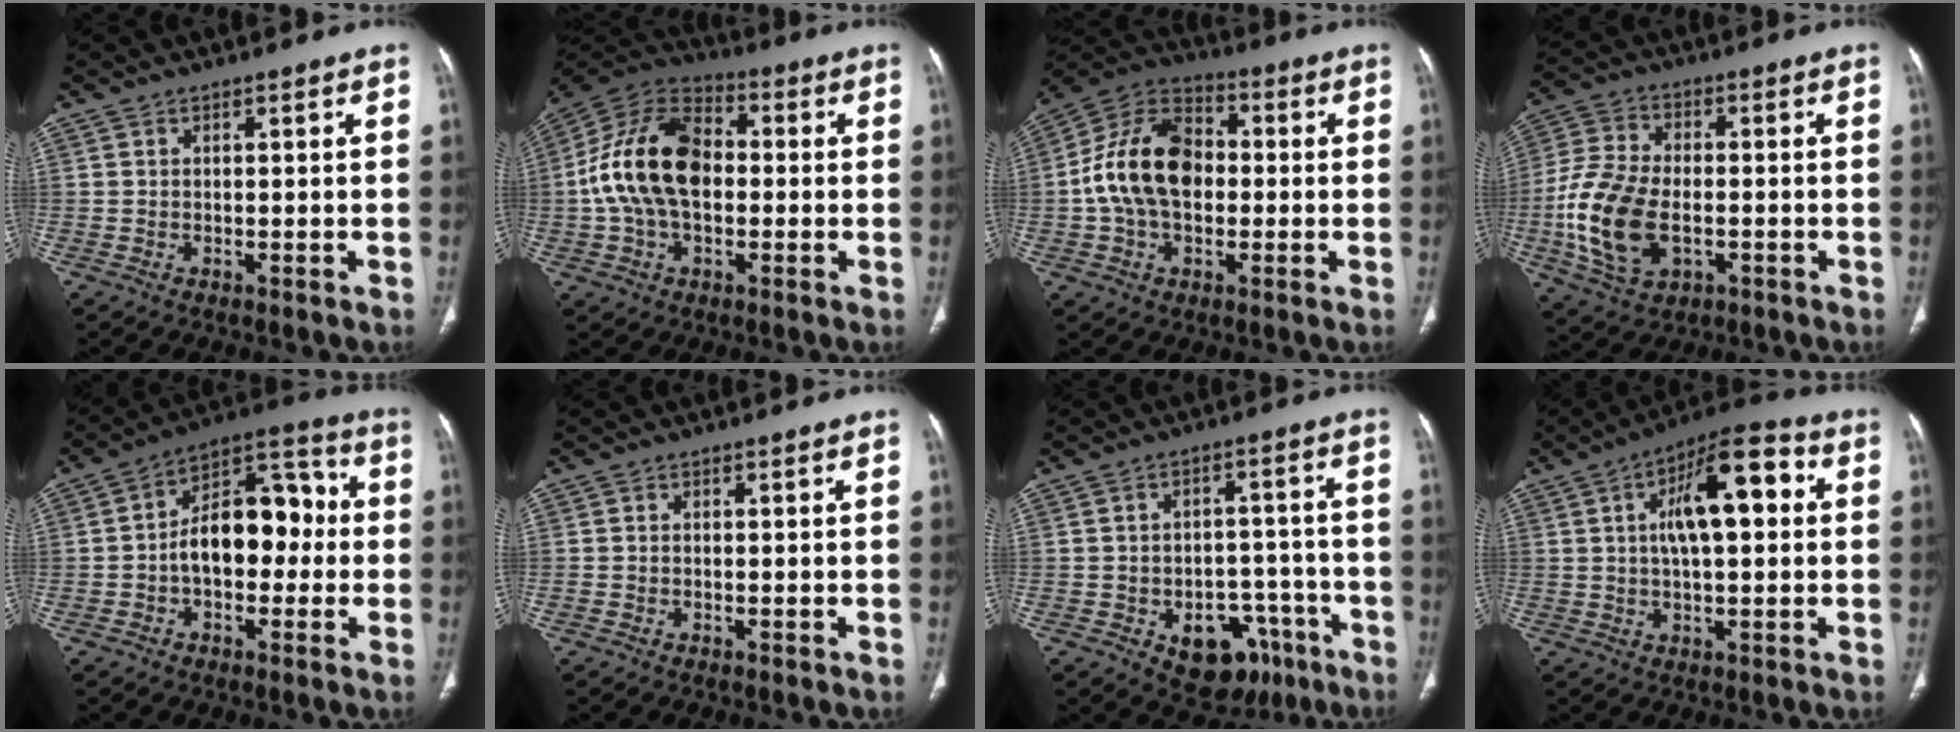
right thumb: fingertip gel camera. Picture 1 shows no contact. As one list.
[{"total": 17.8, "force": [-0.1, 11.4, 13.7], "torque": [-0.255, 0.033, -0.010]}, {"total": 16.4, "force": [-0.2, 11.1, 12.1], "torque": [-0.209, 0.032, -0.012]}, {"total": 15.9, "force": [-3.2, 9.4, 12.4], "torque": [-0.260, 0.007, -0.055]}, {"total": 14.7, "force": [-0.9, 9.0, 11.6], "torque": [-0.148, 0.048, -0.023]}, {"total": 0.0}, {"total": 12.3, "force": [-6.1, 8.3, 6.7], "torque": [-0.049, 0.046, -0.073]}, {"total": 14.6, "force": [2.9, 5.9, 13.0], "torque": [-0.194, 0.023, 0.038]}]